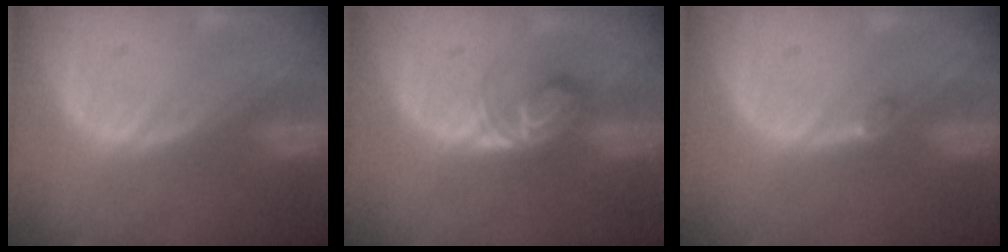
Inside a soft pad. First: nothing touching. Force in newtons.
{"total": 5.7, "press": 4.7, "slide": 3.3}
{"total": 0.9, "press": 0.9, "slide": 0.3}